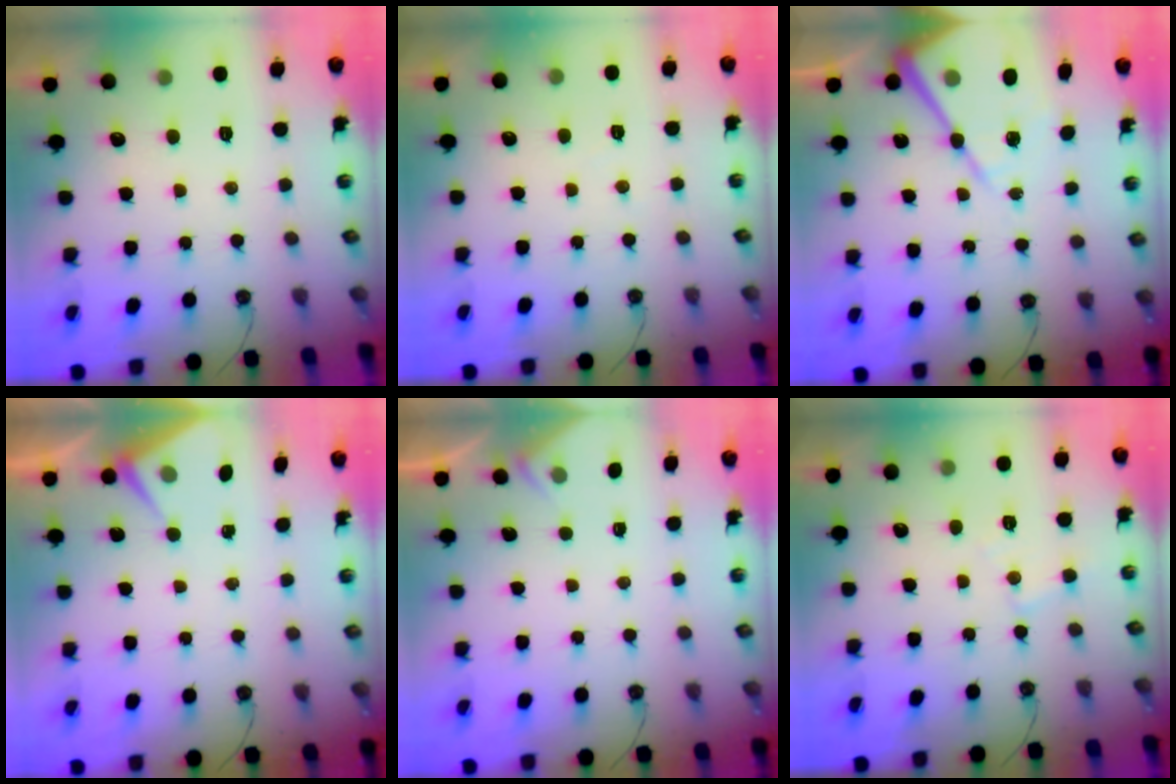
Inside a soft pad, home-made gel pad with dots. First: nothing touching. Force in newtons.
{"total": 2.8, "press": 2.8, "slide": 0.5}
{"total": 14.0, "press": 13.9, "slide": 0.5}
{"total": 4.8, "press": 4.7, "slide": 0.6}
{"total": 2.8, "press": 2.7, "slide": 0.4}
{"total": 6.2, "press": 6.1, "slide": 0.8}